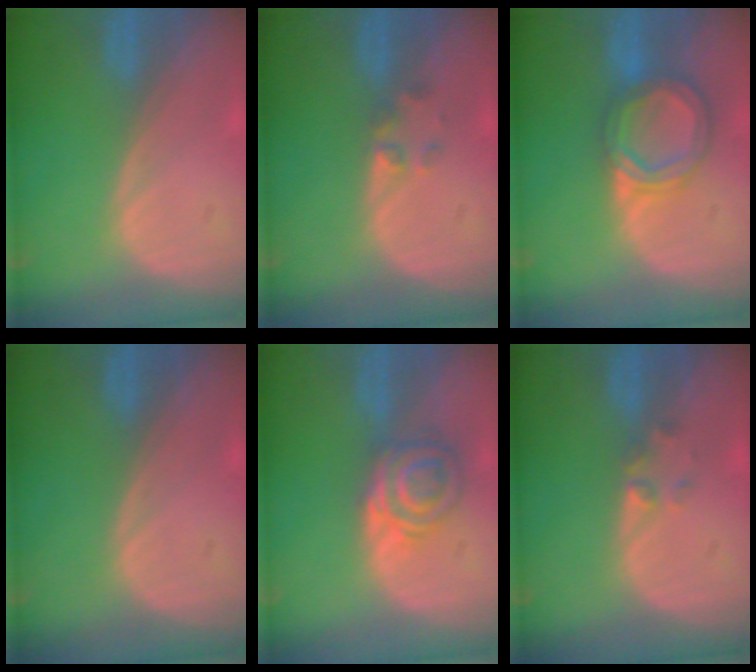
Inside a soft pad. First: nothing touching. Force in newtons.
{"total": 1.9, "press": 1.7, "slide": 0.8}
{"total": 6.6, "press": 6.0, "slide": 2.8}
{"total": 0.0}
{"total": 6.0, "press": 5.6, "slide": 2.2}
{"total": 1.6, "press": 1.4, "slide": 0.9}